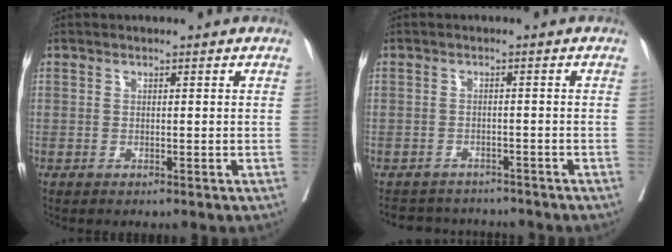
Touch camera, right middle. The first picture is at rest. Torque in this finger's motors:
{"motor_torque": [0.53, -0.54, 0.09, 0.02]}